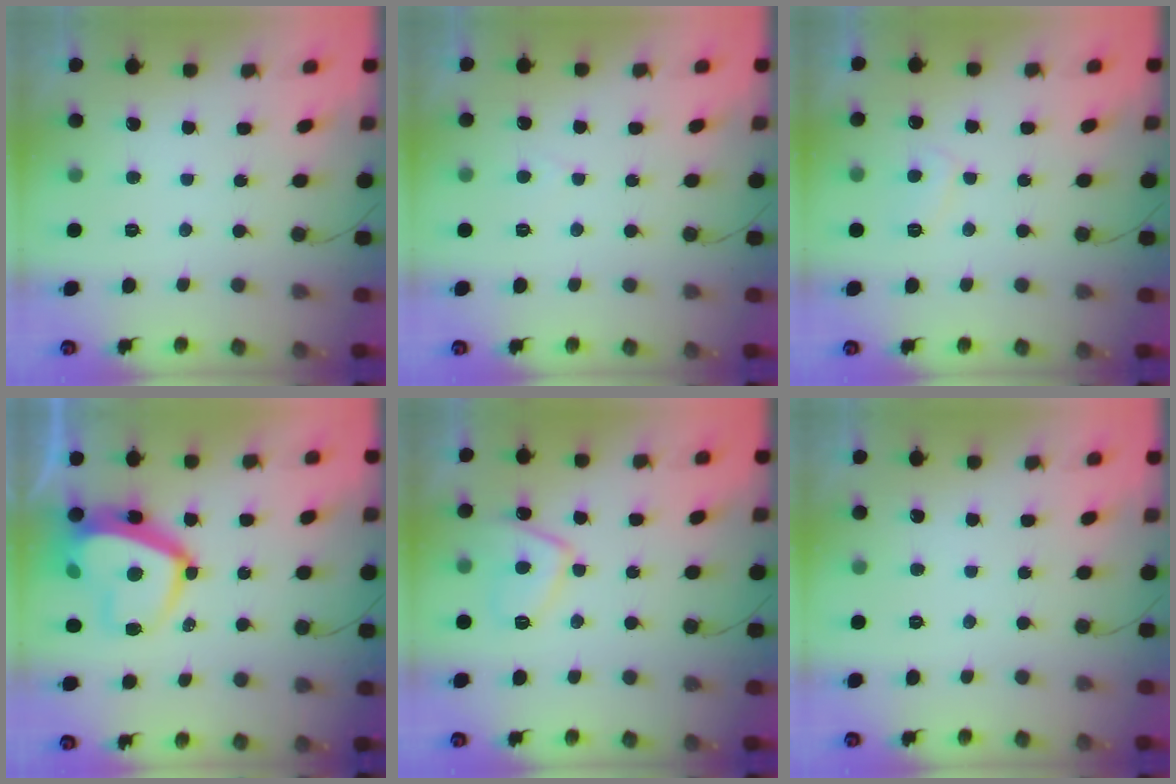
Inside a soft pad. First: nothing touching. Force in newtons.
{"total": 2.0, "press": 2.0, "slide": 0.2}
{"total": 4.4, "press": 4.3, "slide": 0.4}
{"total": 16.1, "press": 16.1, "slide": 1.2}
{"total": 8.9, "press": 8.8, "slide": 1.2}
{"total": 0.0}